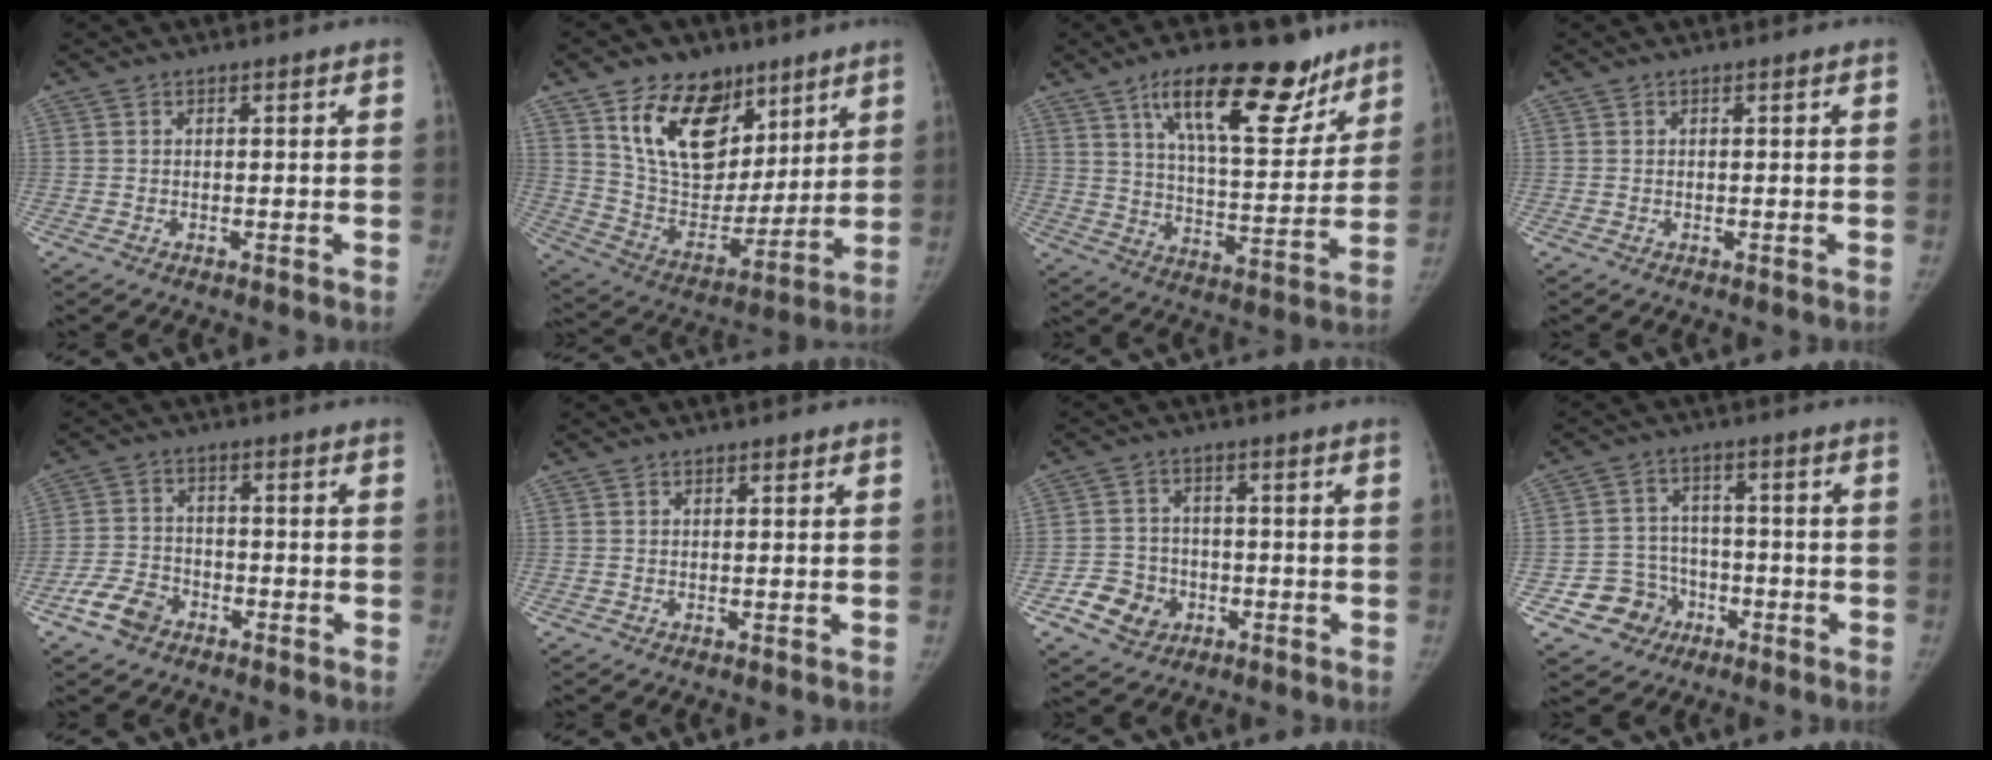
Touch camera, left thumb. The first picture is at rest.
{"total": 20.4, "force": [10.9, 13.5, 10.8], "torque": [-0.132, -0.051, 0.197]}
{"total": 21.1, "force": [12.9, 8.3, 14.4], "torque": [-0.174, -0.053, 0.208]}
{"total": 0.0}
{"total": 6.5, "force": [-3.9, 4.4, 2.8], "torque": [-0.048, 0.022, -0.075]}
{"total": 0.5, "force": [0.4, 0.3, 0.2], "torque": [-0.001, -0.002, 0.004]}
{"total": 7.4, "force": [-2.9, 6.3, 2.5], "torque": [-0.020, 0.018, -0.046]}
{"total": 8.0, "force": [-3.6, 7.0, 1.3], "torque": [0.011, 0.026, -0.054]}